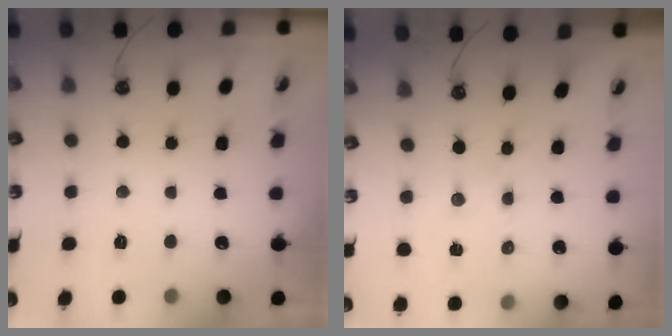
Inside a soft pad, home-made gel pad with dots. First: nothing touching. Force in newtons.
{"total": 0.8, "press": 0.8, "slide": 0.2}